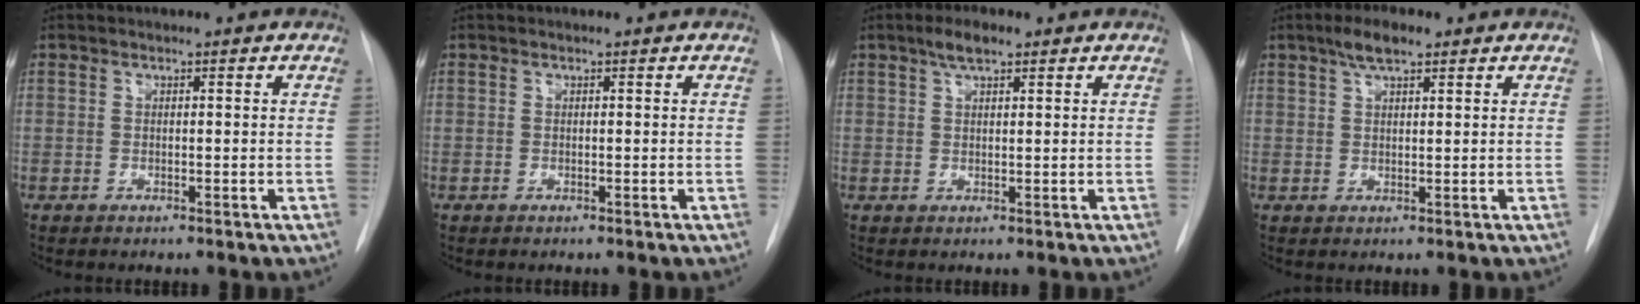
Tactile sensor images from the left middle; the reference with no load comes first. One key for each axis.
{"total": 0.0}
{"total": 3.1, "fx": 2.0, "fy": 0.9, "fz": 2.1, "tx": -0.044, "ty": 0.007, "tz": 0.036}
{"total": 4.0, "fx": 2.6, "fy": 1.0, "fz": 2.8, "tx": -0.058, "ty": 0.009, "tz": 0.047}